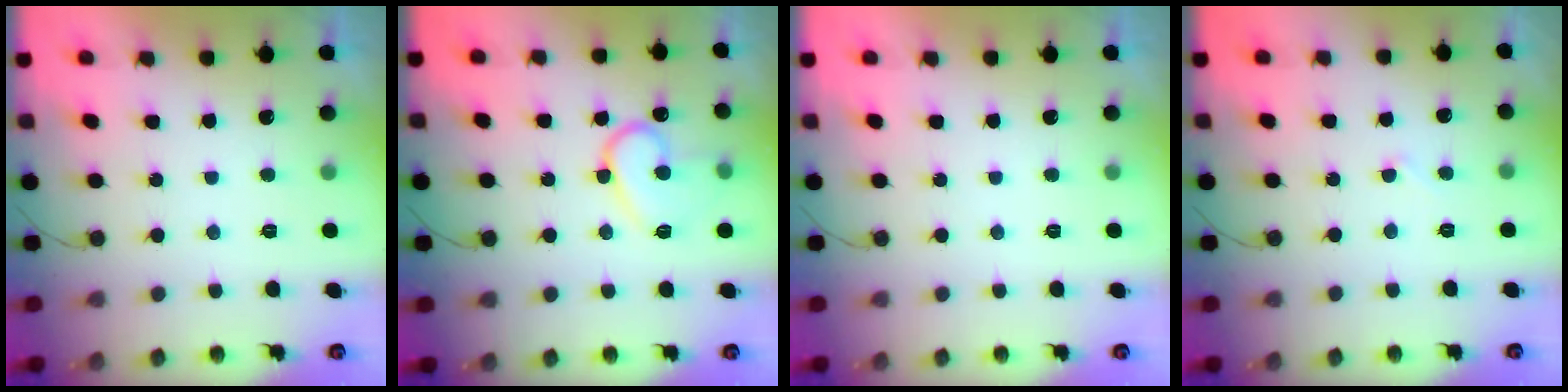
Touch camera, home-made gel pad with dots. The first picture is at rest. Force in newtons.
{"total": 13.7, "press": 13.6, "slide": 1.5}
{"total": 0.0}
{"total": 2.8, "press": 2.8, "slide": 0.2}